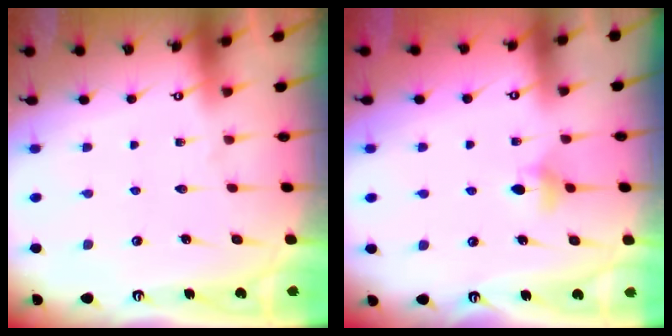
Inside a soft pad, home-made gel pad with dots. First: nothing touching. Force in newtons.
{"total": 4.3, "press": 4.2, "slide": 0.7}